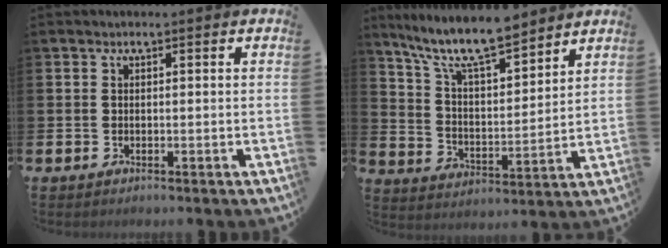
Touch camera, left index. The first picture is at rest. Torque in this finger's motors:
{"motor_torque": [0.49, -0.52, 1.06, 0.21]}